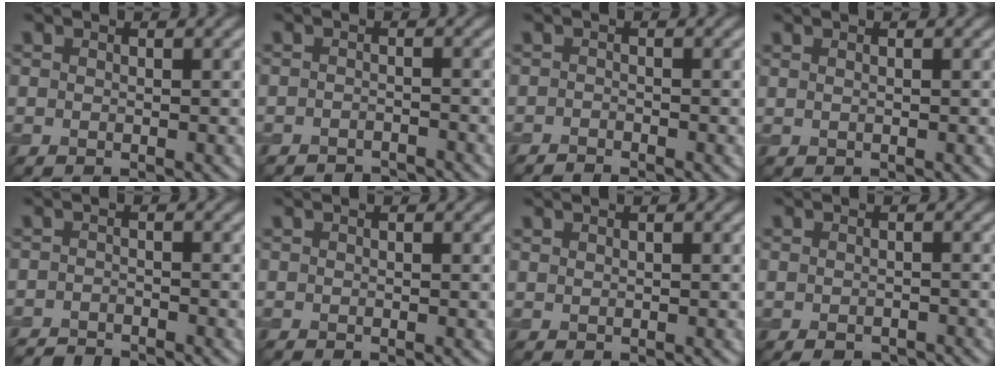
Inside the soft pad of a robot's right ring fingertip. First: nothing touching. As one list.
[{"total": 2.8, "force": [-2.7, 0.6, 0.3], "torque": [0.002, -0.002, -0.045]}, {"total": 1.2, "force": [-1.2, 0.1, 0.2], "torque": [-0.002, -0.003, -0.025]}, {"total": 1.8, "force": [0.8, 1.0, 1.2], "torque": [-0.007, 0.006, -0.003]}, {"total": 2.6, "force": [-2.6, 0.3, 0.4], "torque": [-0.002, -0.005, -0.050]}, {"total": 0.0}, {"total": 0.7, "force": [0.6, 0.3, 0.3], "torque": [-0.006, -0.002, 0.010]}, {"total": 2.2, "force": [-1.5, 1.1, 1.2], "torque": [-0.021, -0.007, -0.021]}]